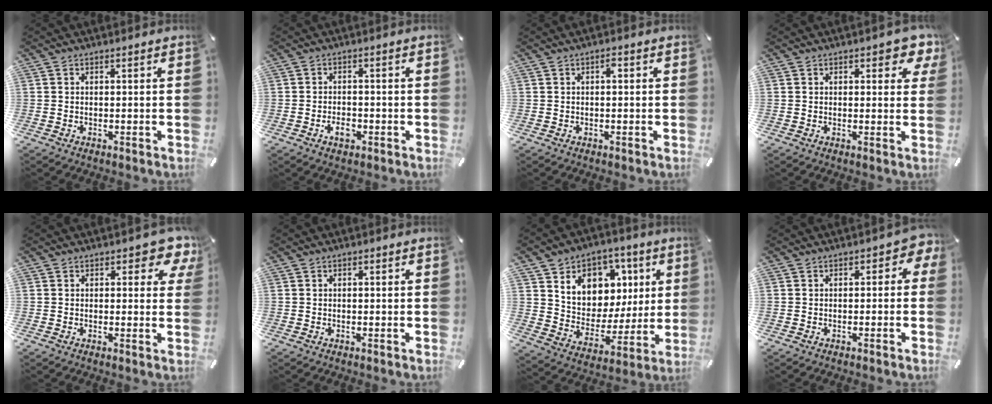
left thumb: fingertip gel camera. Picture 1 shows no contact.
{"total": 3.3, "force": [-1.5, 1.9, 2.1], "torque": [-0.043, 0.005, -0.028]}
{"total": 1.7, "force": [0.2, 0.6, 1.6], "torque": [-0.031, 0.006, 0.001]}
{"total": 4.5, "force": [2.3, 2.3, 3.1], "torque": [-0.036, -0.004, 0.034]}
{"total": 5.4, "force": [2.9, 2.8, 3.6], "torque": [-0.032, -0.012, 0.041]}
{"total": 0.7, "force": [0.0, 0.5, 0.5], "torque": [-0.008, 0.003, -0.001]}
{"total": 11.1, "force": [4.0, 9.8, 3.3], "torque": [-0.052, -0.038, 0.079]}
{"total": 3.1, "force": [-0.5, 1.9, 2.3], "torque": [-0.029, 0.006, -0.014]}